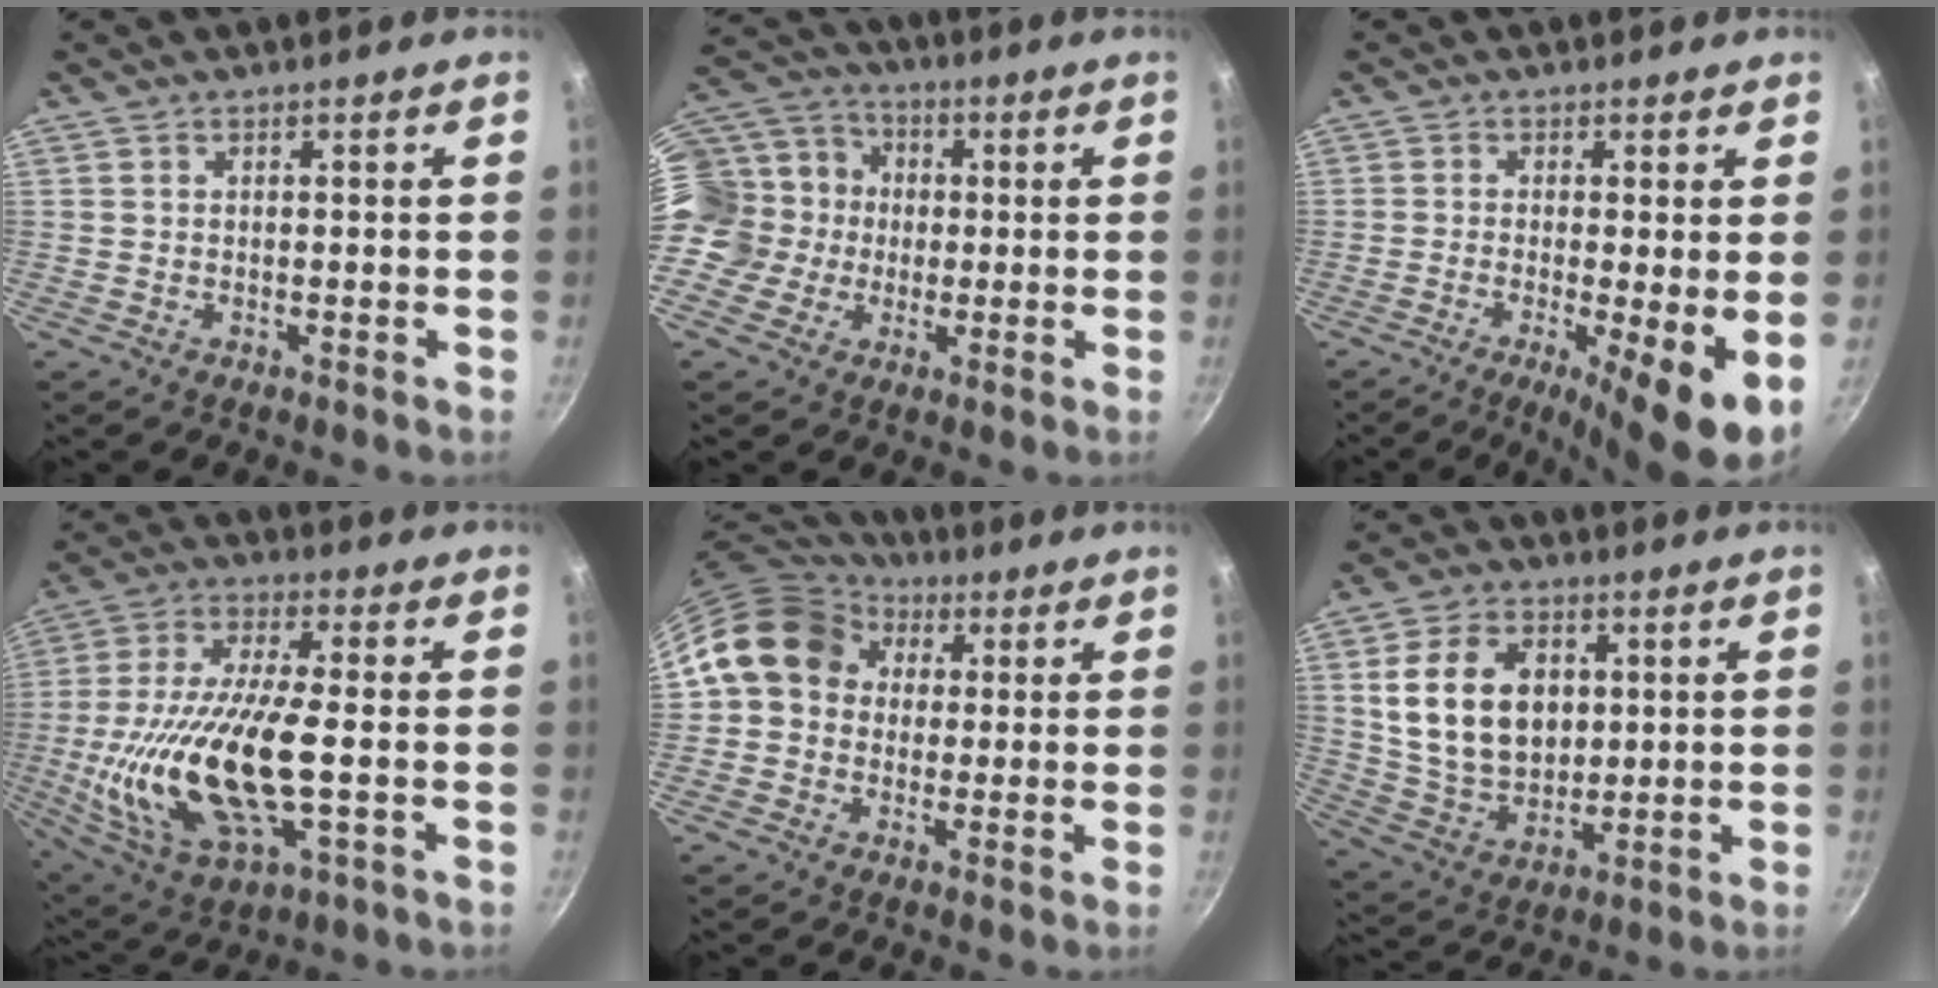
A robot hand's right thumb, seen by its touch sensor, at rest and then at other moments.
{"total": 14.3, "force": [-0.2, 12.8, 6.6], "torque": [-0.097, 0.034, -0.014]}
{"total": 8.6, "force": [-1.9, 1.3, 8.3], "torque": [-0.137, -0.009, -0.030]}
{"total": 22.2, "force": [-3.3, 8.4, 20.3], "torque": [-0.415, 0.003, -0.059]}
{"total": 13.9, "force": [2.7, 11.9, 6.7], "torque": [-0.084, 0.030, 0.029]}
{"total": 15.8, "force": [3.2, 11.5, 10.4], "torque": [-0.163, -0.008, 0.068]}